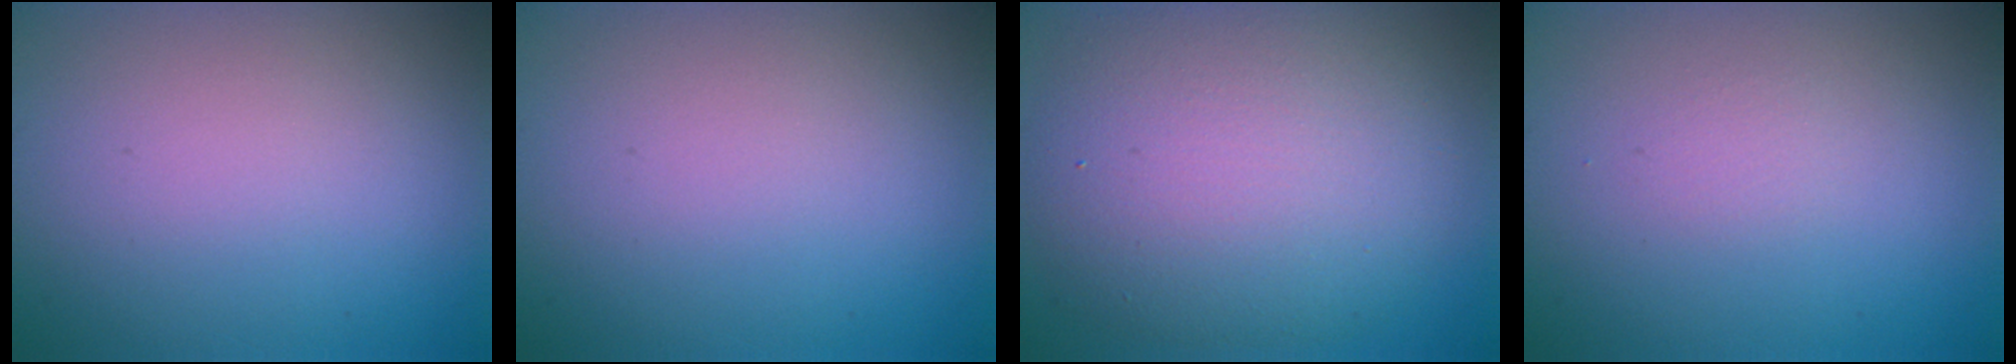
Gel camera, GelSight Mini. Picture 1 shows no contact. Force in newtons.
{"total": 0.0}
{"total": 9.7, "press": 9.7, "slide": 0.6}
{"total": 0.6, "press": 0.6, "slide": 0.0}